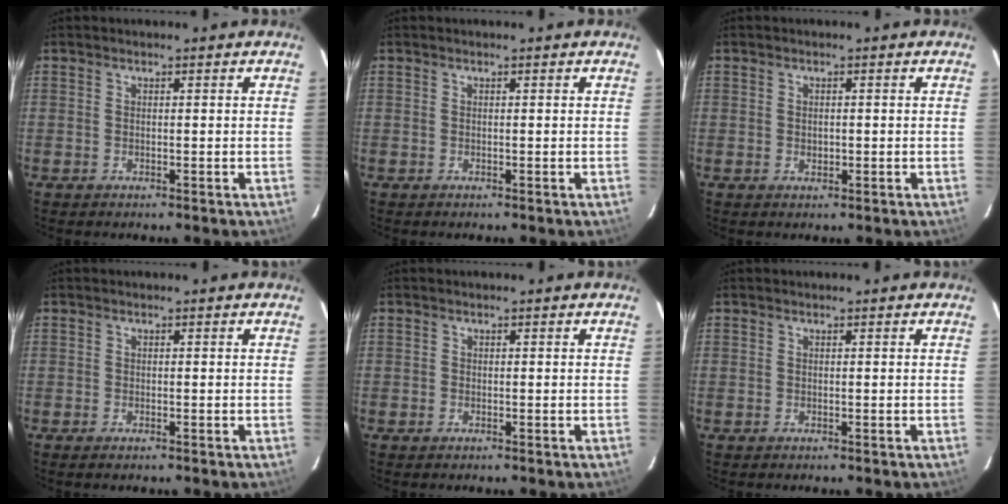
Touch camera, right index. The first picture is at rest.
{"total": 0.0}
{"total": 1.3, "force": [-0.1, 1.0, 0.8], "torque": [-0.012, 0.001, -0.002]}
{"total": 0.8, "force": [-0.6, 0.3, 0.4], "torque": [-0.008, -0.003, -0.012]}
{"total": 0.5, "force": [-0.3, 0.4, 0.1], "torque": [-0.001, 0.001, -0.007]}
{"total": 0.0}